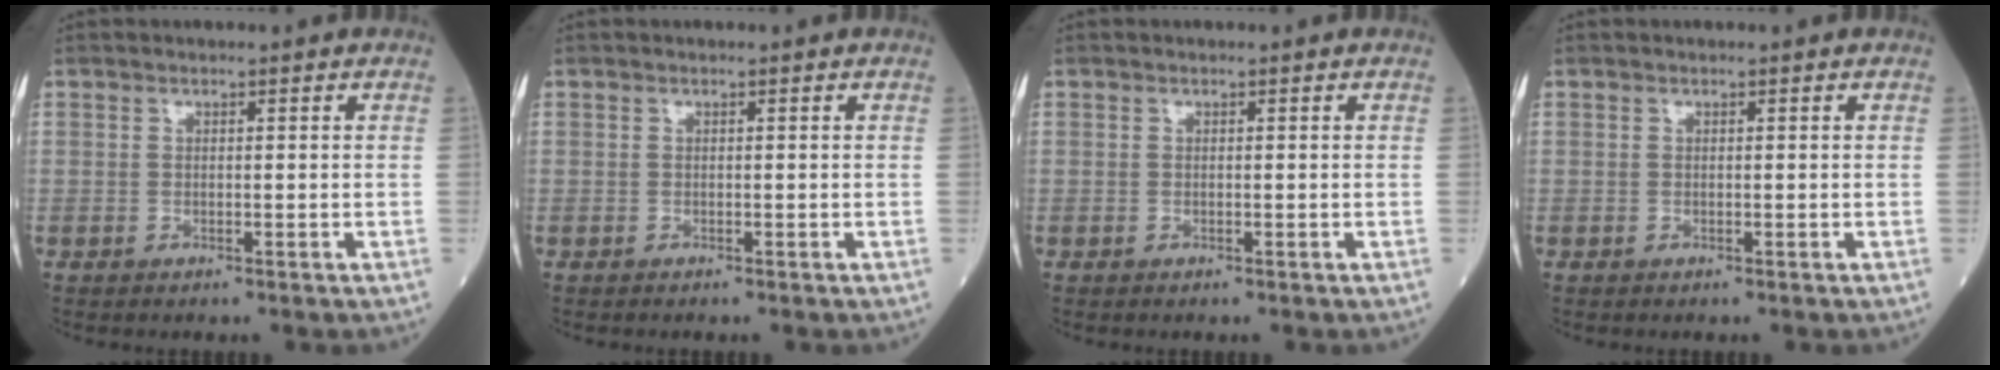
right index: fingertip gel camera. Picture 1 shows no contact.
{"total": 0.0}
{"total": 0.0}
{"total": 0.0}